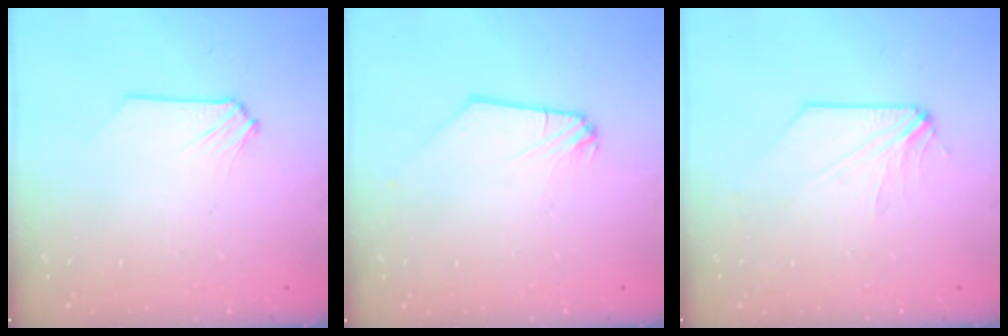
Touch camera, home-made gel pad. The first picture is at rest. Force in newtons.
{"total": 0.0}
{"total": 3.8, "press": 3.7, "slide": 0.8}